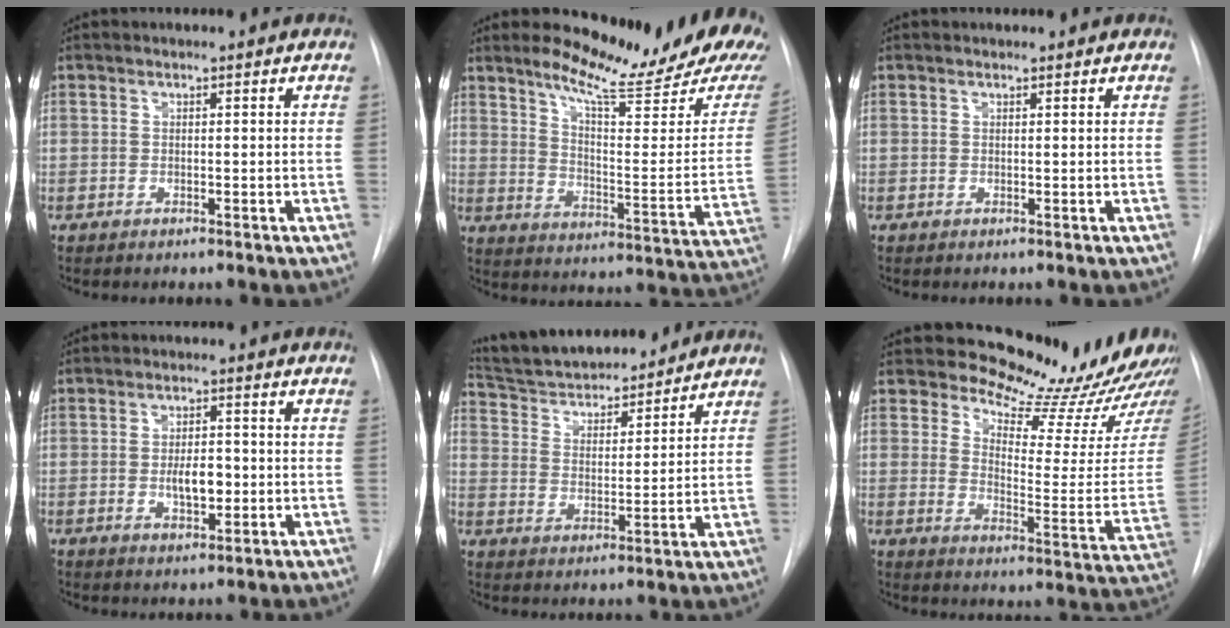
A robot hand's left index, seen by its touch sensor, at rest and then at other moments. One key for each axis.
{"total": 19.0, "fx": 16.3, "fy": 1.1, "fz": 9.8, "tx": -0.143, "ty": -0.089, "tz": 0.216}
{"total": 0.6, "fx": 0.6, "fy": 0.2, "fz": 0.0, "tx": -0.003, "ty": 0.001, "tz": 0.010}
{"total": 4.7, "fx": -0.6, "fy": 2.1, "fz": 4.1, "tx": -0.067, "ty": -0.001, "tz": -0.006}
{"total": 17.0, "fx": 15.6, "fy": 3.7, "fz": 5.8, "tx": -0.096, "ty": 0.015, "tz": 0.254}
{"total": 18.4, "fx": 17.0, "fy": 4.5, "fz": 5.5, "tx": -0.062, "ty": -0.088, "tz": 0.203}